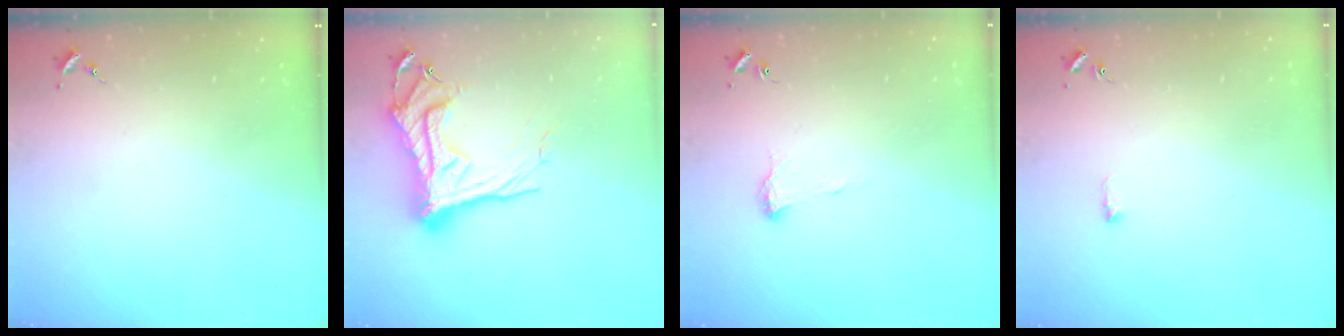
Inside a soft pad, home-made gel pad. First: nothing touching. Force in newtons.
{"total": 20.6, "press": 20.5, "slide": 2.0}
{"total": 6.9, "press": 6.9, "slide": 0.6}
{"total": 5.6, "press": 5.6, "slide": 0.9}